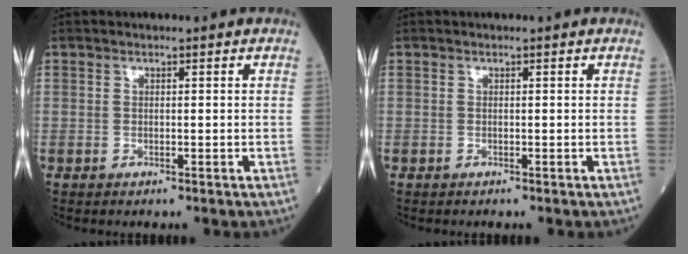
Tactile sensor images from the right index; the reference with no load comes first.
{"total": 0.0}